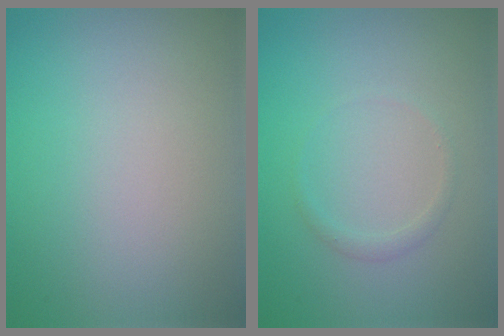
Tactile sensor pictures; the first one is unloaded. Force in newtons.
{"total": 0.8, "press": 0.8, "slide": 0.1}